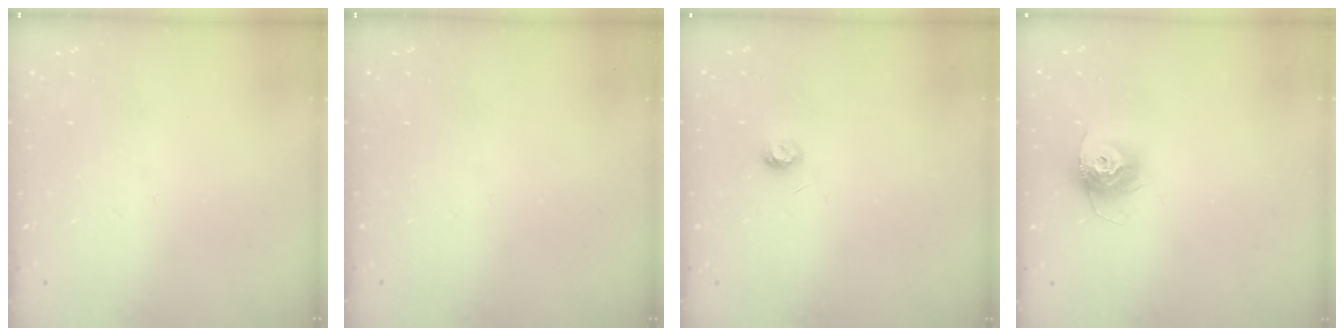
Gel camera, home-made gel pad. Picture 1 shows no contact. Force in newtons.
{"total": 0.0}
{"total": 4.6, "press": 4.6, "slide": 0.5}
{"total": 11.5, "press": 11.4, "slide": 0.8}